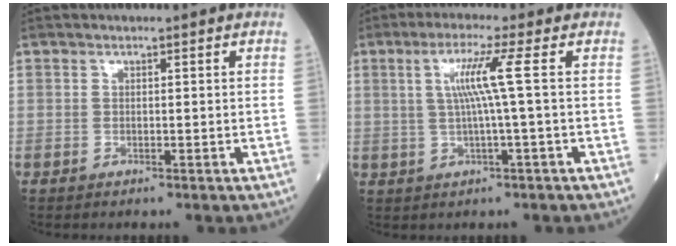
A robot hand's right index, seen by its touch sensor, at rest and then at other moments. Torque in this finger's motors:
{"motor_torque": [0.98, 0.17, 0.53, 0.15]}